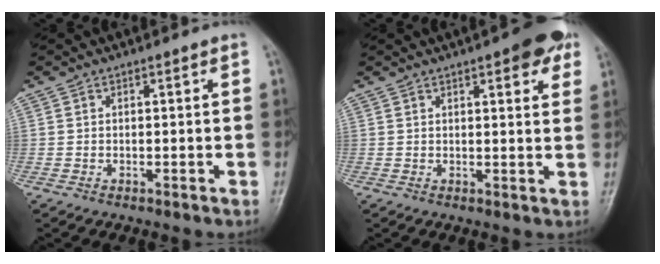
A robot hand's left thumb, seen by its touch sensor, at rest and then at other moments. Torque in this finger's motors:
{"motor_torque": [0.84, 0.61, 0.44, -0.56, 0.01]}